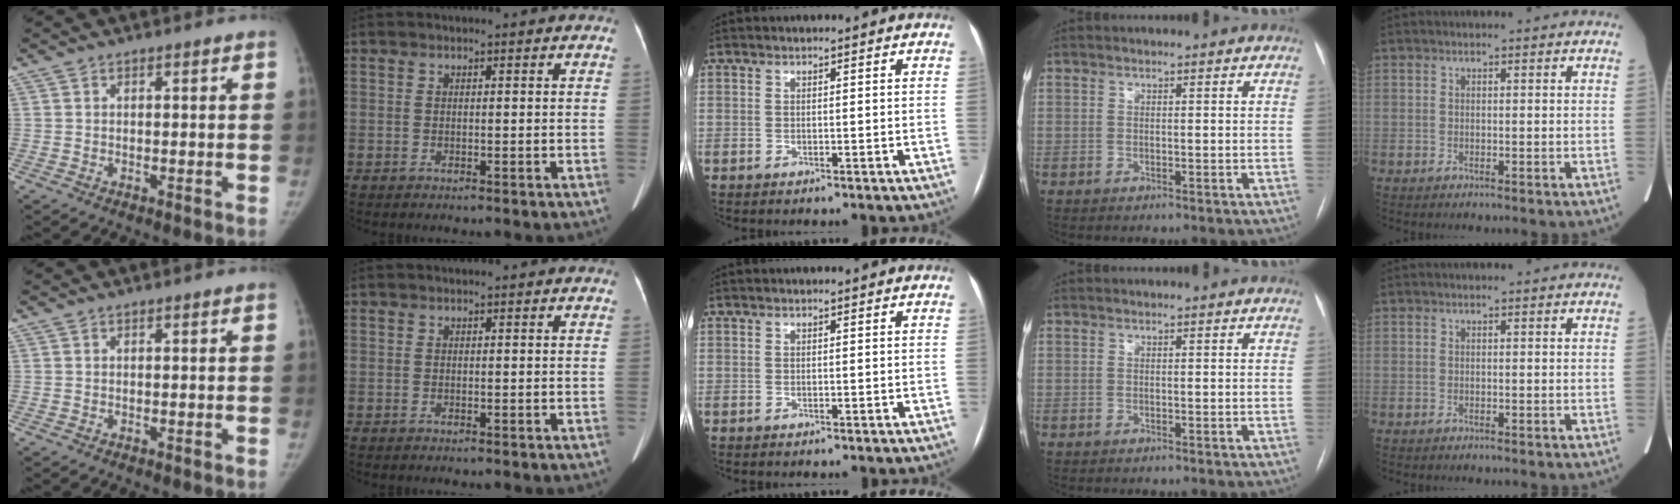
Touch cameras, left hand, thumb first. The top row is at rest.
{}